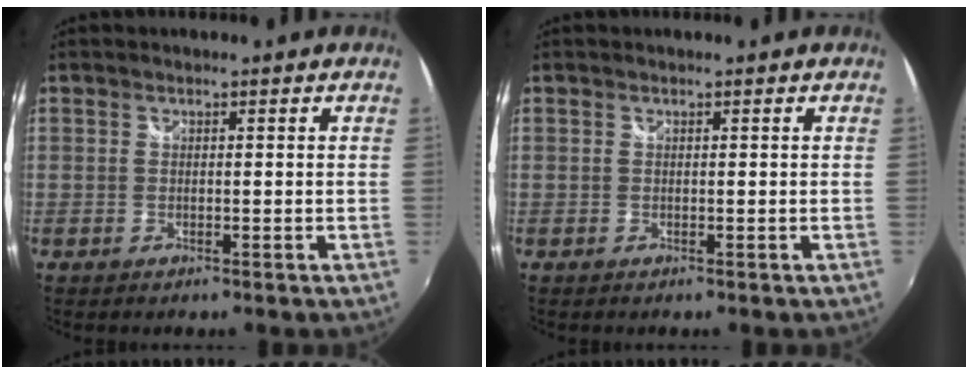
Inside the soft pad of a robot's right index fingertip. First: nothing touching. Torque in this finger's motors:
{"motor_torque": [0.24, 0.21, 0.02, 0.00]}